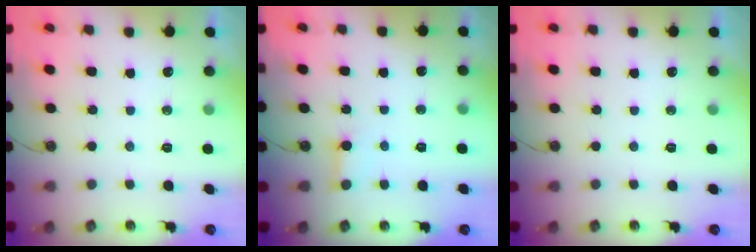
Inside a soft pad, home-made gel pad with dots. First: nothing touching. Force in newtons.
{"total": 2.4, "press": 2.4, "slide": 0.1}
{"total": 0.0}